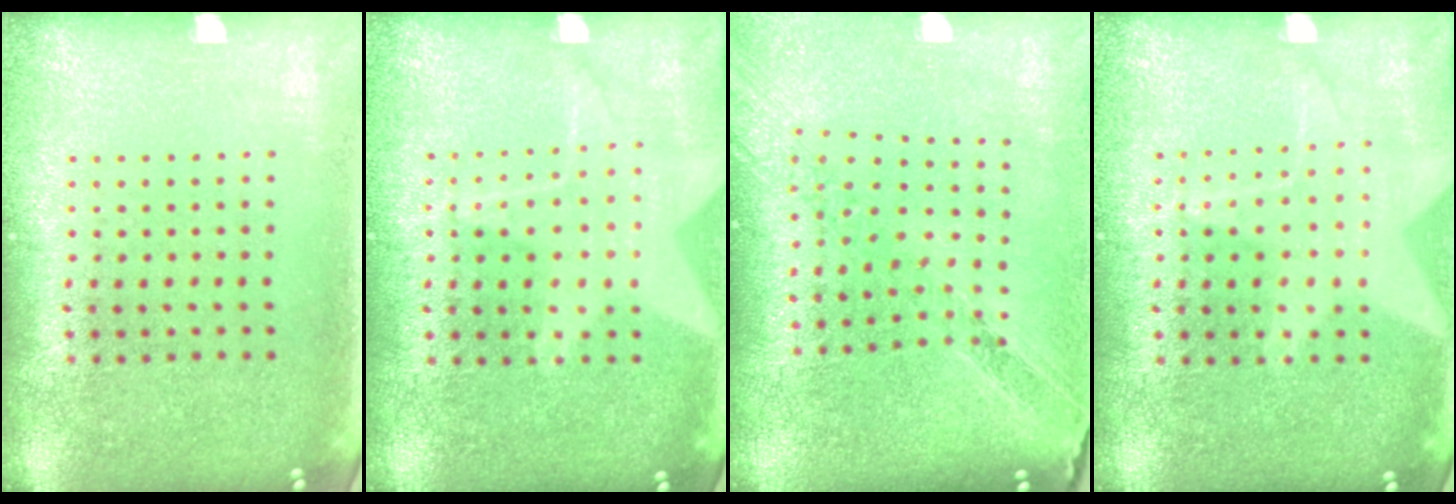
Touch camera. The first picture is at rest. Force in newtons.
{"total": 1.2, "press": 1.2, "slide": 0.3}
{"total": 1.0, "press": 1.0, "slide": 0.2}
{"total": 0.6, "press": 0.5, "slide": 0.2}